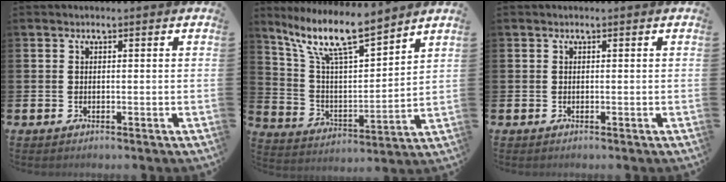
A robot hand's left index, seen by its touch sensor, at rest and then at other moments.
{"total": 11.2, "force": [9.3, 2.1, 6.0], "torque": [-0.146, -0.049, 0.160]}
{"total": 0.0}